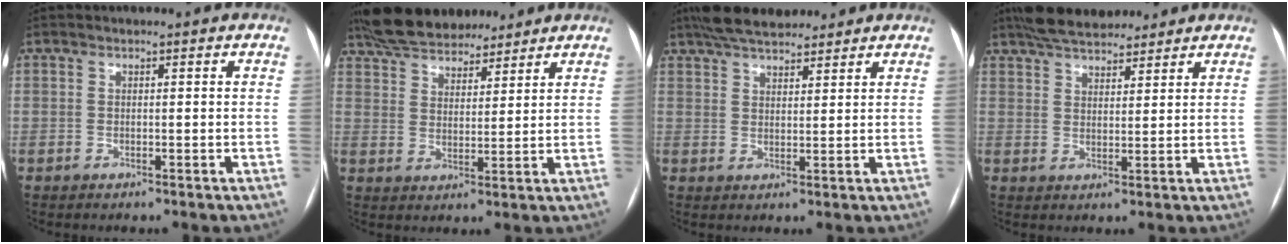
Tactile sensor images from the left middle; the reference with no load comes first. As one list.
[{"total": 12.6, "force": [11.1, 4.1, 4.3], "torque": [-0.073, 0.027, 0.186]}, {"total": 9.8, "force": [8.3, 2.8, 4.2], "torque": [-0.065, 0.028, 0.136]}, {"total": 10.3, "force": [9.0, 3.2, 3.9], "torque": [-0.058, 0.024, 0.143]}]